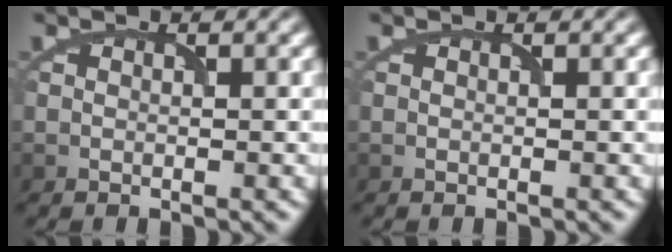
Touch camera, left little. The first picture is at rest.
{"total": 0.0}